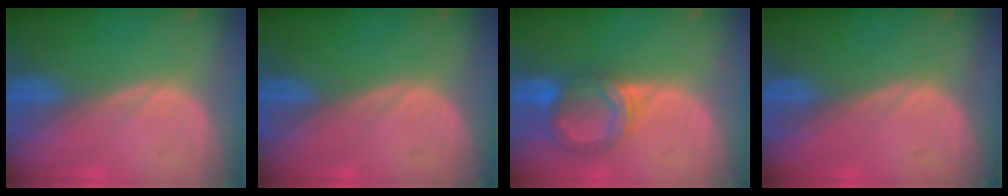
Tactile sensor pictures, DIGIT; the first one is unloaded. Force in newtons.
{"total": 0.0}
{"total": 5.6, "press": 5.6, "slide": 0.3}
{"total": 0.0}